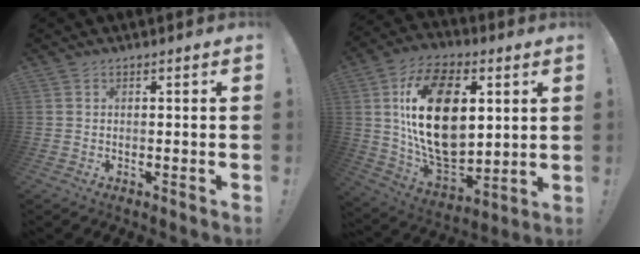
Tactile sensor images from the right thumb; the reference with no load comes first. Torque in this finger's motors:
{"motor_torque": [1.63, 3.38, 1.81, -0.37, 0.90]}